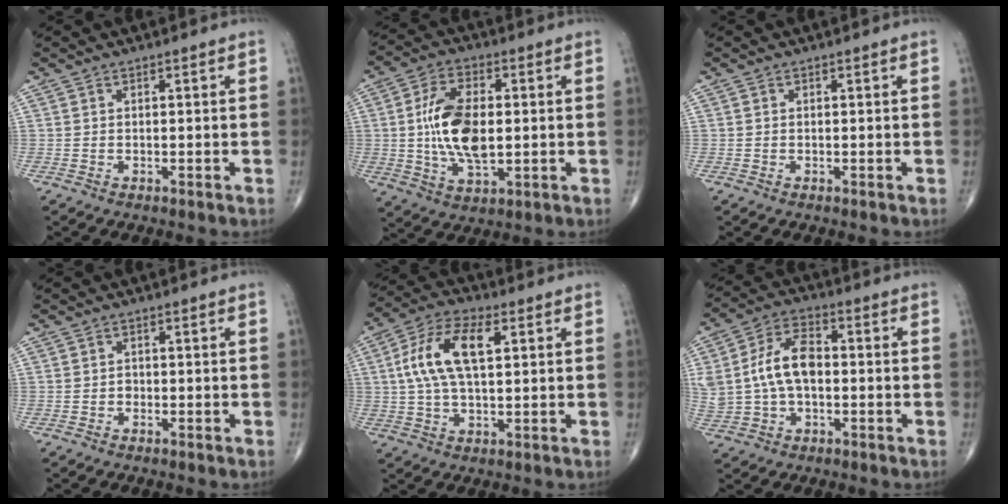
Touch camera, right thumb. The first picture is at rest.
{"total": 13.3, "force": [0.5, 6.9, 11.4], "torque": [-0.211, 0.000, 0.011]}
{"total": 0.0}
{"total": 0.8, "force": [-0.3, 0.7, 0.3], "torque": [-0.001, 0.003, -0.007]}
{"total": 12.5, "force": [2.8, 5.9, 10.6], "torque": [-0.214, 0.017, 0.050]}
{"total": 12.1, "force": [0.3, 7.4, 9.6], "torque": [-0.188, 0.027, 0.005]}